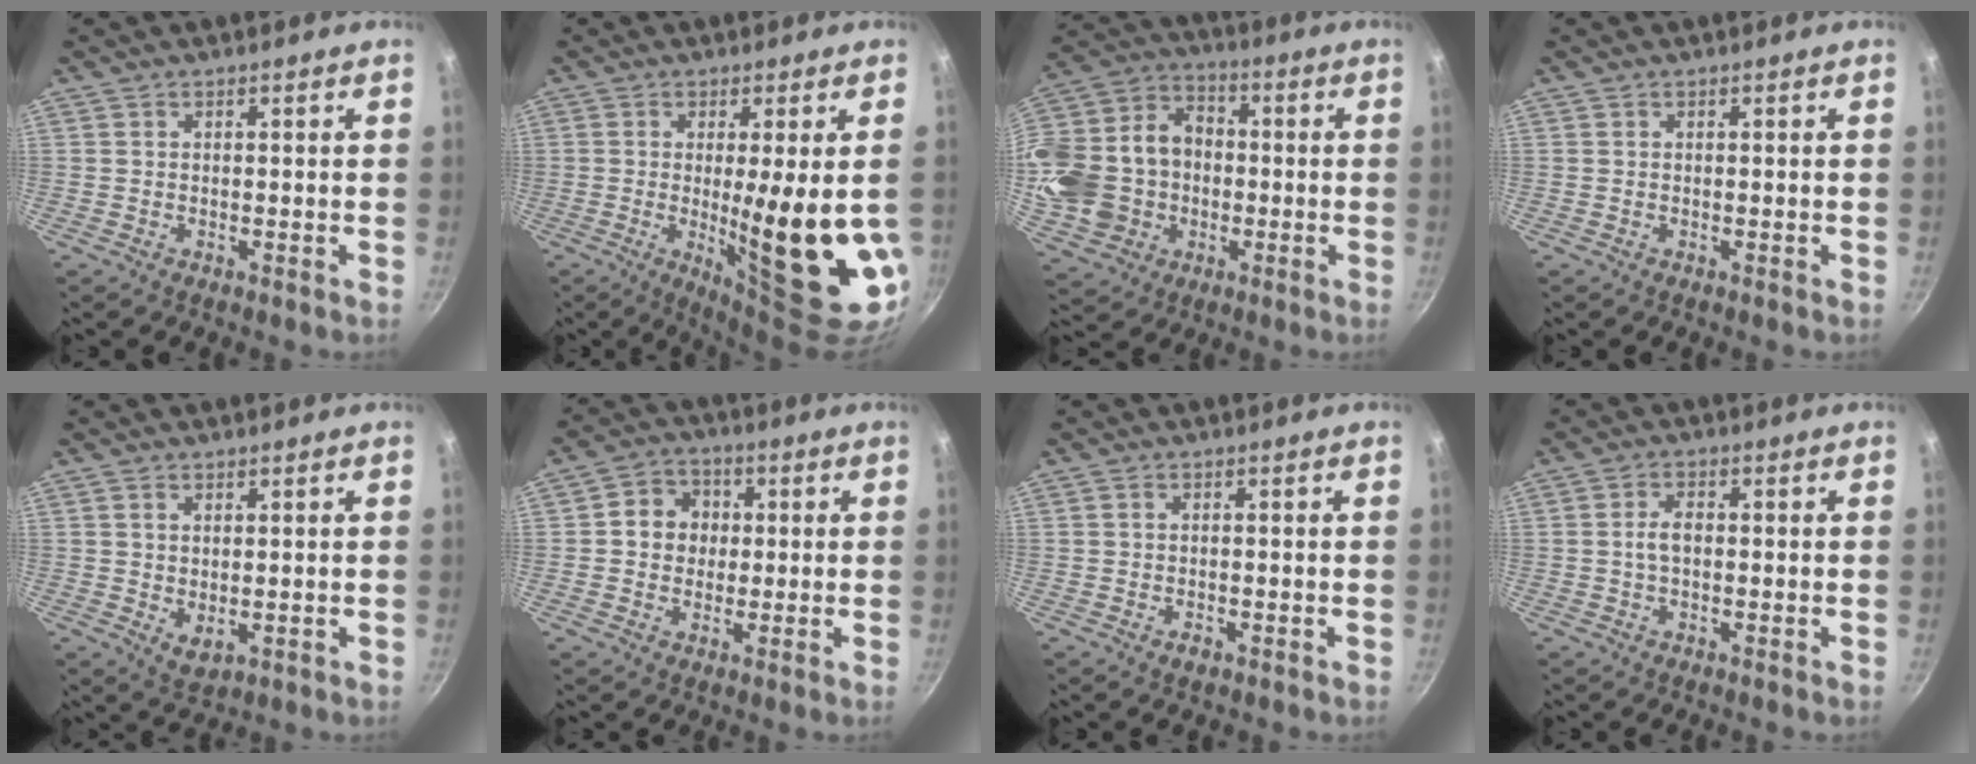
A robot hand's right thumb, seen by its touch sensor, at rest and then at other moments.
{"total": 16.4, "force": [-1.5, 3.3, 16.0], "torque": [-0.223, -0.028, -0.006]}
{"total": 21.8, "force": [-2.4, 17.9, 12.3], "torque": [-0.244, 0.047, -0.033]}
{"total": 0.0}
{"total": 3.4, "force": [0.6, 2.1, 2.6], "torque": [-0.039, -0.010, 0.016]}
{"total": 7.0, "force": [0.7, 6.3, 3.1], "torque": [-0.019, 0.008, -0.001]}
{"total": 1.4, "force": [-0.6, 0.8, 0.9], "torque": [-0.015, 0.000, -0.011]}
{"total": 2.9, "force": [-0.1, 1.7, 2.4], "torque": [-0.043, 0.012, -0.005]}